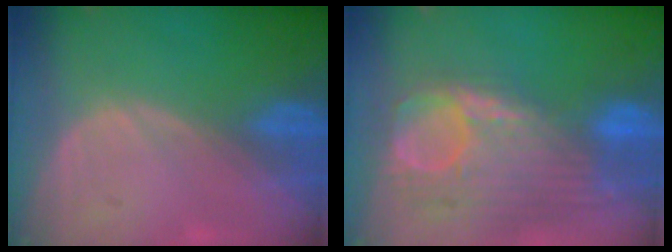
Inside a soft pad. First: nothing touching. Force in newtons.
{"total": 12.7, "press": 10.7, "slide": 6.9}